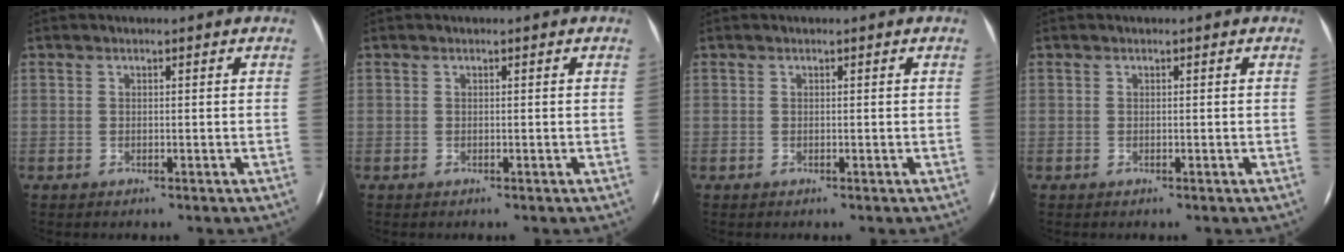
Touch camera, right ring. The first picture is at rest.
{"total": 0.0}
{"total": 0.0}
{"total": 0.0}